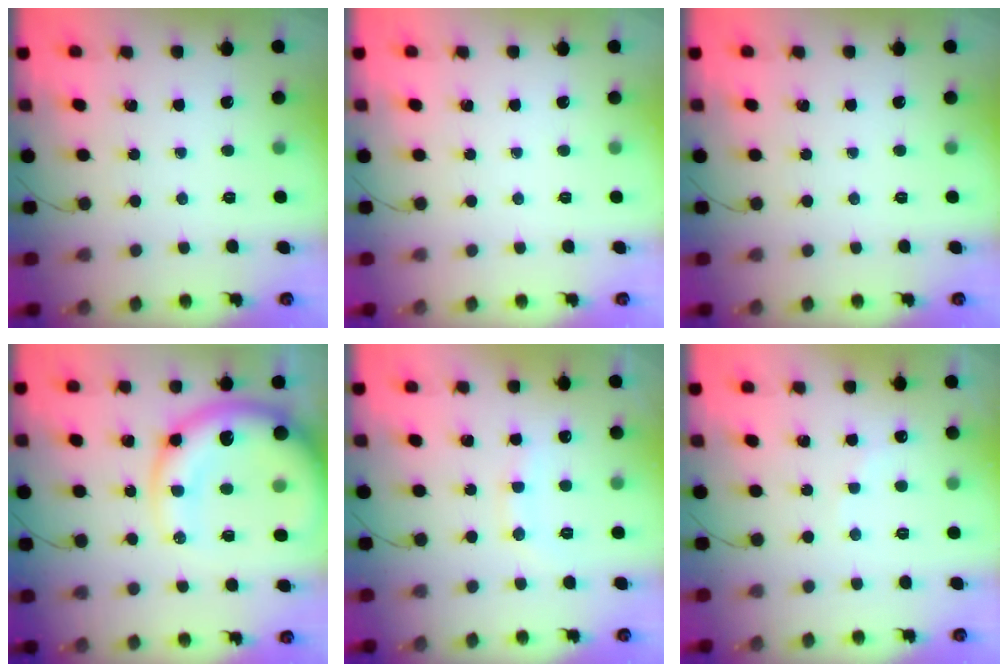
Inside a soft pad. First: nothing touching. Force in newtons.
{"total": 0.0}
{"total": 0.0}
{"total": 18.7, "press": 18.2, "slide": 4.3}
{"total": 8.9, "press": 8.9, "slide": 0.9}
{"total": 5.7, "press": 5.6, "slide": 0.9}